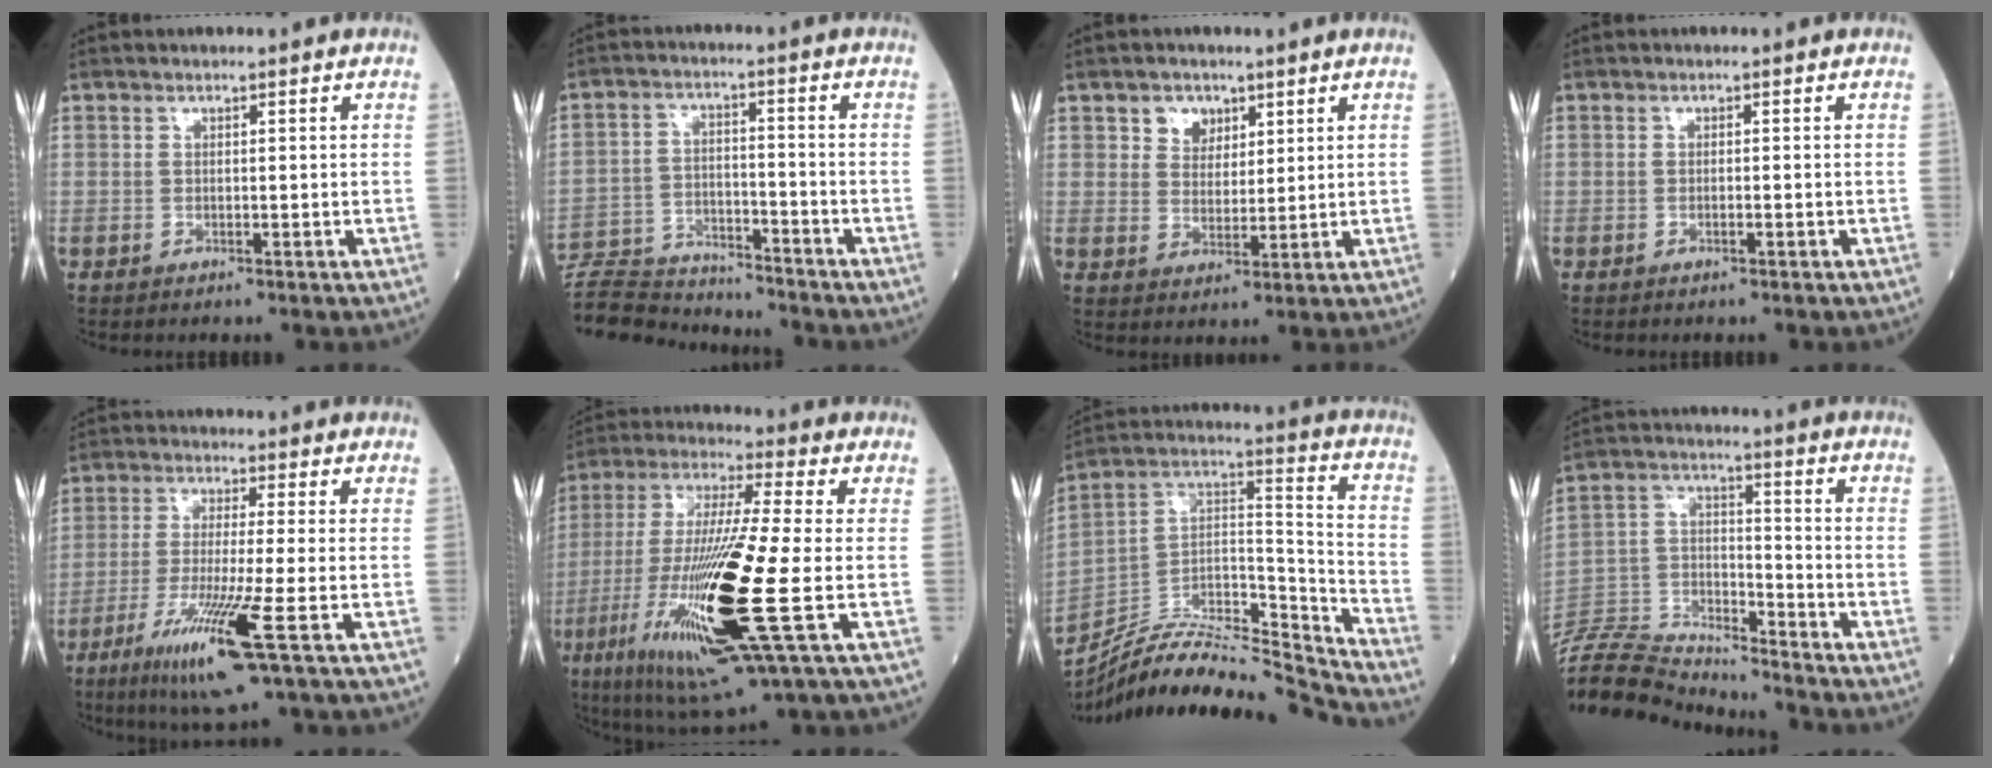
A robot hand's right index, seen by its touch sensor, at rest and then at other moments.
{"total": 11.9, "force": [-11.7, 1.3, 1.6], "torque": [-0.026, 0.013, -0.204]}
{"total": 4.0, "force": [2.2, 3.1, 1.3], "torque": [-0.019, 0.004, 0.041]}
{"total": 0.9, "force": [-0.4, 0.1, 0.9], "torque": [-0.018, 0.000, -0.005]}
{"total": 11.7, "force": [-5.4, -0.6, 10.3], "torque": [-0.205, -0.035, -0.099]}
{"total": 22.8, "force": [-6.3, 1.2, 21.9], "torque": [-0.464, -0.046, -0.115]}
{"total": 21.6, "force": [-20.8, 1.4, 5.4], "torque": [-0.104, 0.043, -0.347]}
{"total": 17.3, "force": [-17.0, 1.9, 2.4], "torque": [-0.061, 0.031, -0.294]}